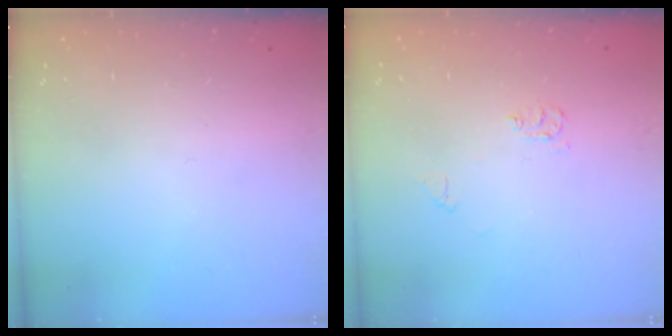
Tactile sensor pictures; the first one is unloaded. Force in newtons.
{"total": 5.5, "press": 5.4, "slide": 0.6}